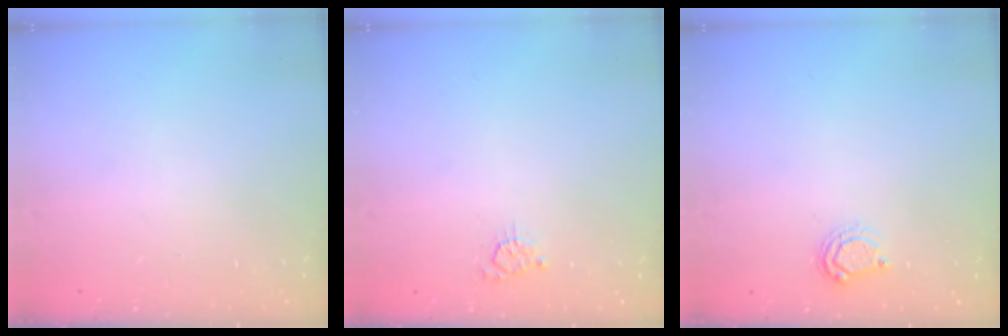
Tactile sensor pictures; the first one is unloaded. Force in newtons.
{"total": 2.5, "press": 2.5, "slide": 0.3}
{"total": 6.0, "press": 5.9, "slide": 0.7}